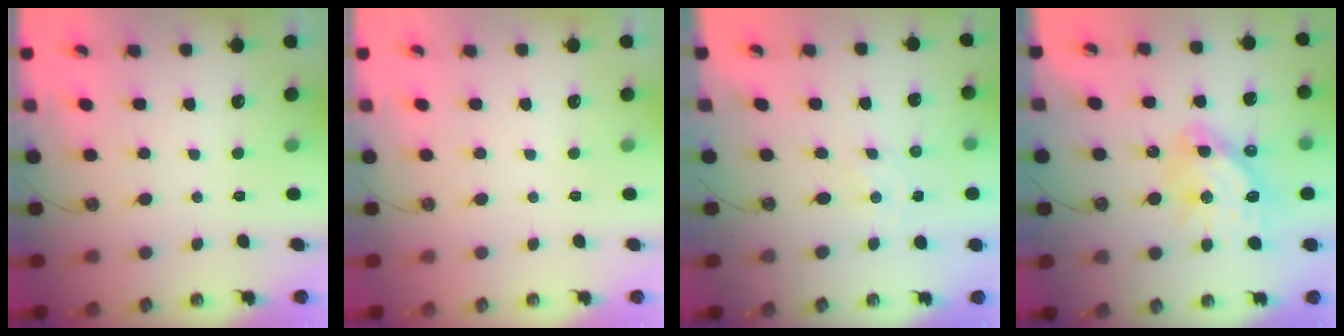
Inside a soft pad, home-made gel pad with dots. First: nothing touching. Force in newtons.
{"total": 0.0}
{"total": 1.8, "press": 1.8, "slide": 0.3}
{"total": 14.7, "press": 14.6, "slide": 1.6}